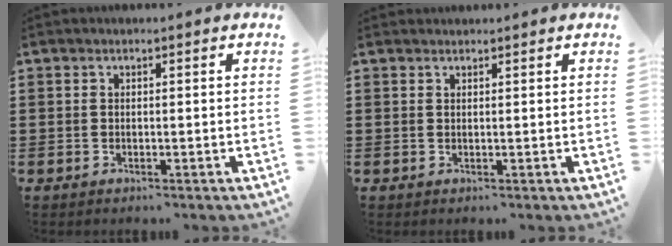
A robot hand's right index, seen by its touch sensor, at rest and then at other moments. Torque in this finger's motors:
{"motor_torque": [-0.28, 0.69, -0.50, -0.05]}